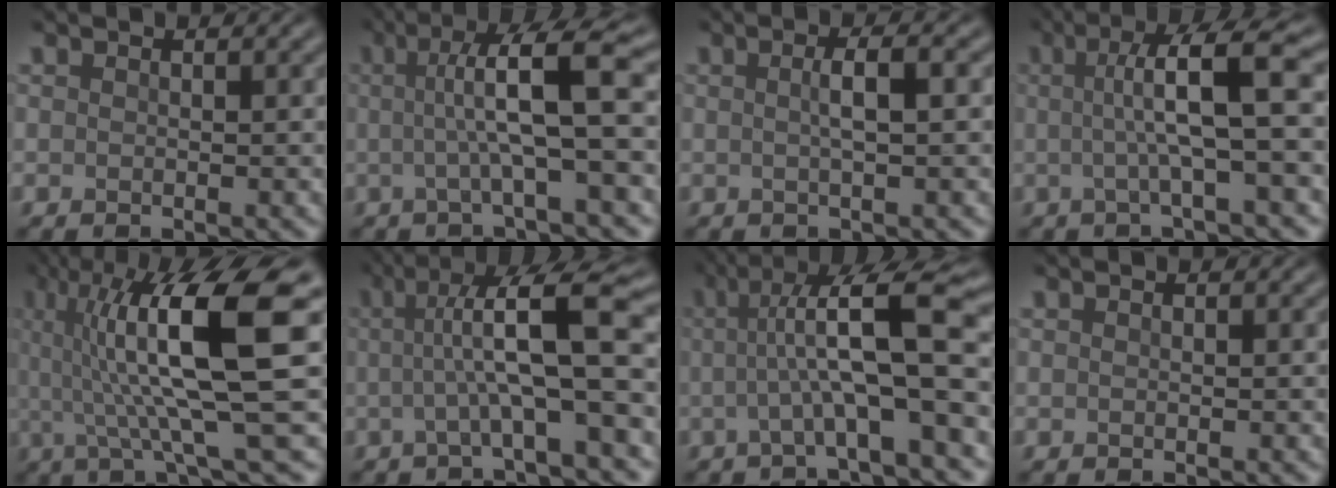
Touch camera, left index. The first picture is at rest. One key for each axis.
{"total": 7.2, "fx": 0.4, "fy": 1.2, "fz": 7.1, "tx": -0.111, "ty": 0.010, "tz": 0.004}
{"total": 2.4, "fx": 0.1, "fy": 0.5, "fz": 2.3, "tx": -0.037, "ty": 0.008, "tz": -0.001}
{"total": 6.5, "fx": 0.5, "fy": 1.1, "fz": 6.4, "tx": -0.103, "ty": 0.011, "tz": 0.004}
{"total": 12.4, "fx": 2.5, "fy": 2.5, "fz": 11.9, "tx": -0.189, "ty": 0.011, "tz": 0.049}
{"total": 9.1, "fx": 0.5, "fy": 1.7, "fz": 8.9, "tx": -0.126, "ty": 0.012, "tz": 0.002}
{"total": 10.2, "fx": 0.8, "fy": 2.1, "fz": 10.0, "tx": -0.143, "ty": 0.014, "tz": 0.009}
{"total": 0.0}